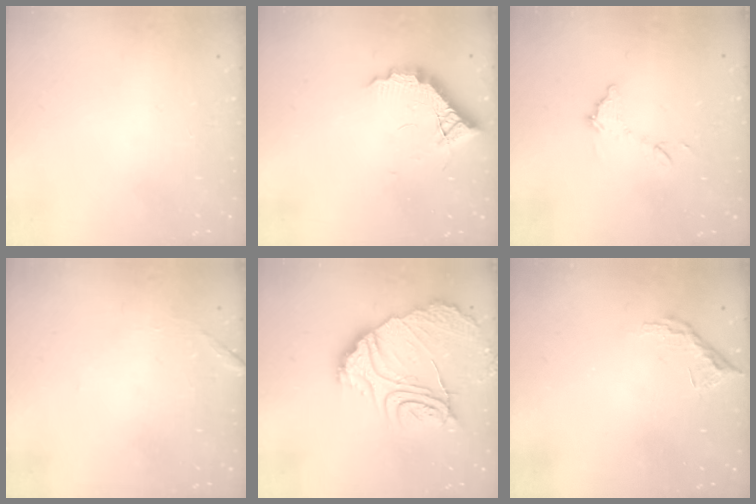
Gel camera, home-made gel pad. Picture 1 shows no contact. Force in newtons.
{"total": 10.1, "press": 10.1, "slide": 0.6}
{"total": 7.7, "press": 7.7, "slide": 0.2}
{"total": 6.7, "press": 6.7, "slide": 0.3}
{"total": 16.3, "press": 16.2, "slide": 1.7}
{"total": 7.4, "press": 7.4, "slide": 0.3}